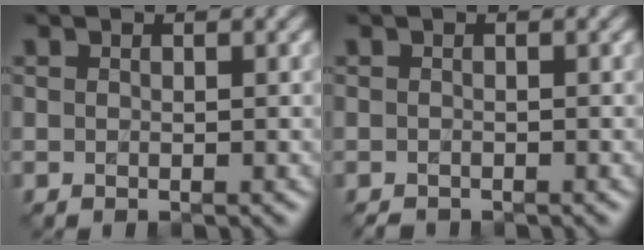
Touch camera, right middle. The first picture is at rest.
{"total": 0.8, "force": [-0.7, 0.3, 0.2], "torque": [-0.005, -0.007, -0.012]}